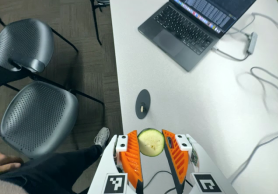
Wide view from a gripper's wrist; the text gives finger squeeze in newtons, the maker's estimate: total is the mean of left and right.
{"total": 8.3, "left": 7.8, "right": 8.7}